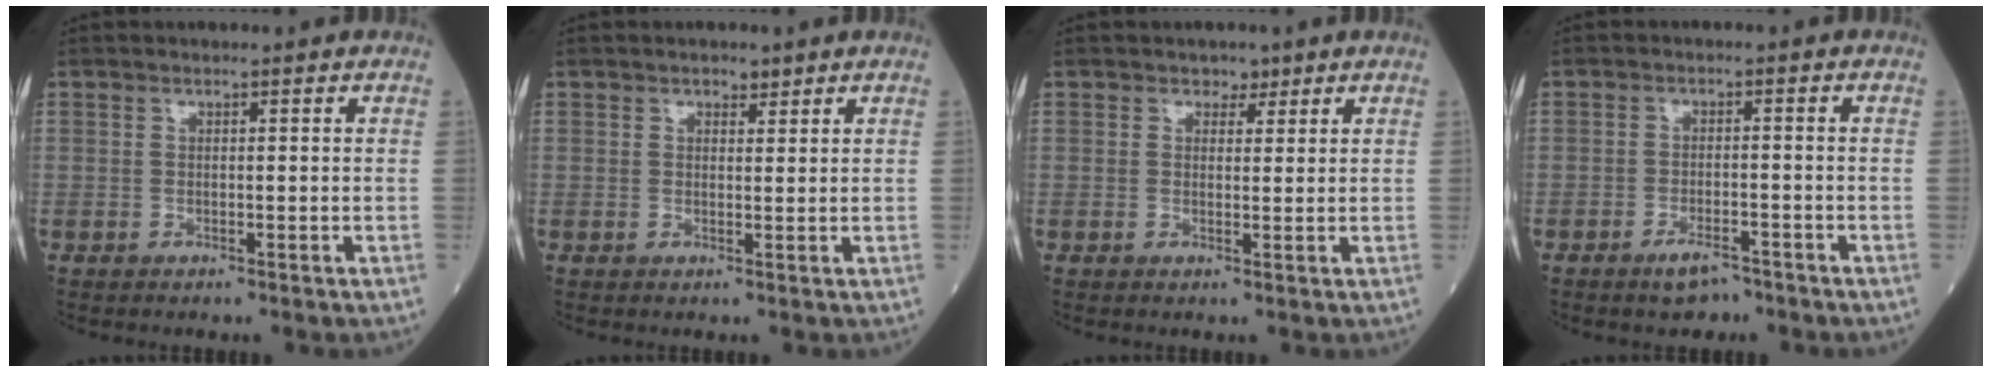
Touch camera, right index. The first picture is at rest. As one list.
[{"total": 1.3, "force": [1.0, 0.7, 0.5], "torque": [-0.007, -0.001, 0.013]}, {"total": 1.7, "force": [1.1, 1.2, 0.4], "torque": [0.001, -0.001, 0.013]}, {"total": 3.3, "force": [-2.5, 1.3, 1.7], "torque": [-0.032, 0.000, -0.039]}]